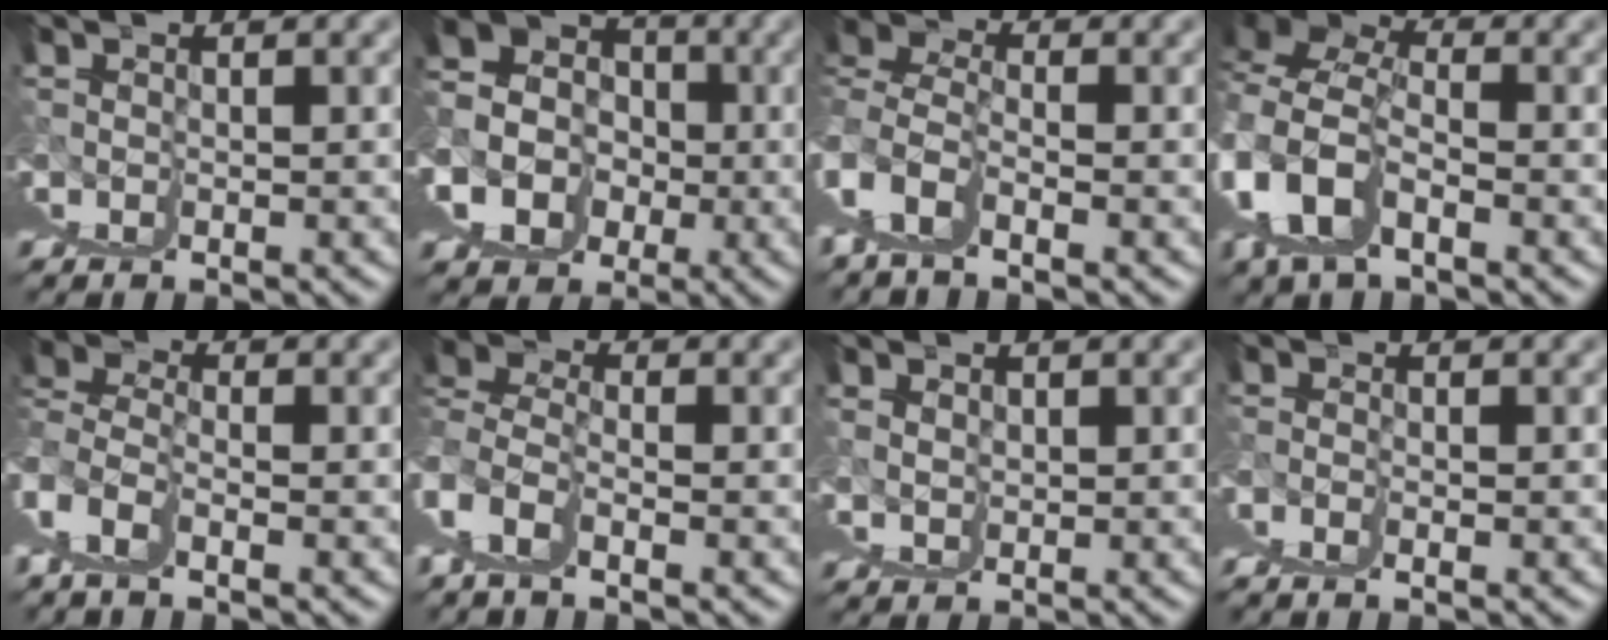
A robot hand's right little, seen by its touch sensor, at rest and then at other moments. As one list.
[{"total": 6.4, "force": [-0.4, 4.9, 4.1], "torque": [-0.095, -0.034, 0.022]}, {"total": 2.8, "force": [1.5, -1.4, 1.9], "torque": [-0.002, 0.024, 0.020]}, {"total": 3.1, "force": [0.1, 1.0, 2.9], "torque": [-0.061, -0.002, 0.010]}, {"total": 3.8, "force": [2.7, -1.2, 2.4], "torque": [-0.005, 0.031, 0.036]}, {"total": 3.4, "force": [2.2, -1.1, 2.3], "torque": [-0.009, 0.027, 0.030]}, {"total": 2.5, "force": [1.0, 2.2, -0.7], "torque": [0.007, -0.012, 0.018]}, {"total": 0.9, "force": [0.5, -0.5, 0.6], "torque": [-0.005, 0.015, 0.007]}]